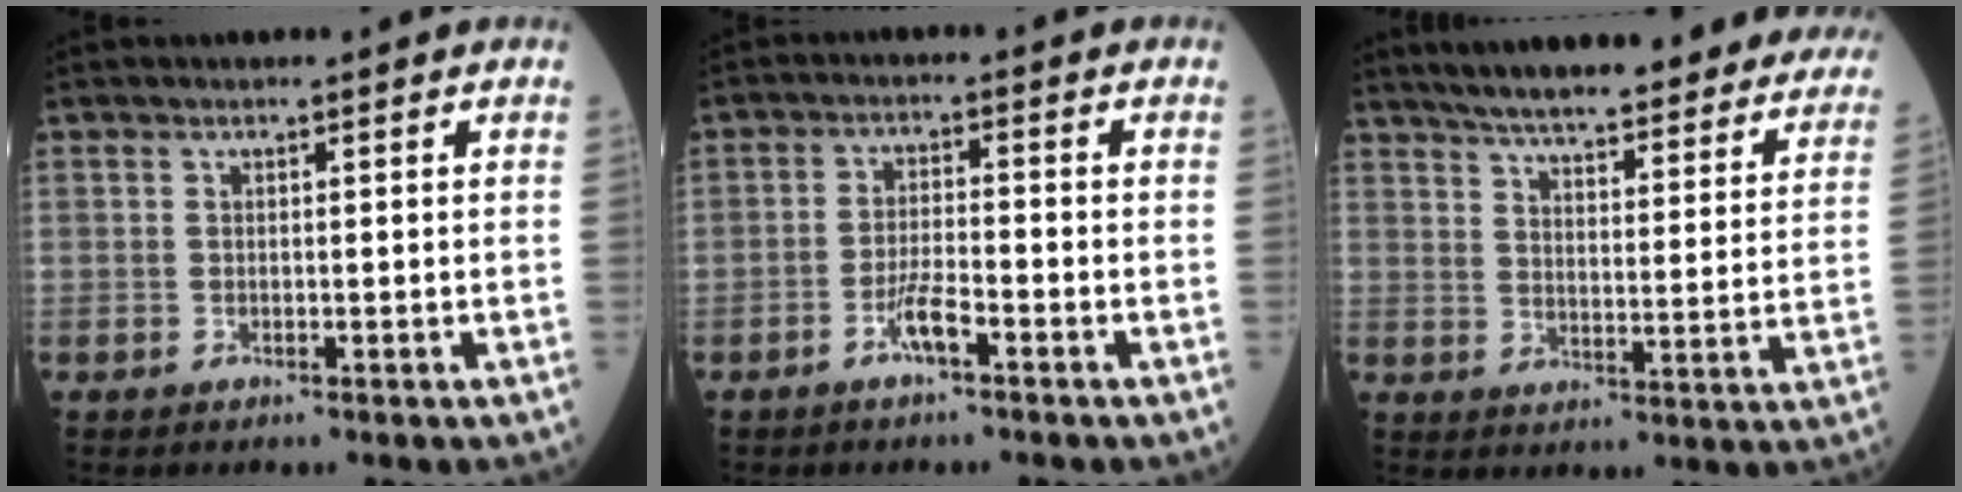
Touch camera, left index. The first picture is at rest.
{"total": 3.9, "force": [-2.4, 0.5, 3.1], "torque": [-0.064, 0.000, -0.047]}
{"total": 31.8, "force": [28.4, 5.6, 13.1], "torque": [-0.197, -0.055, 0.344]}